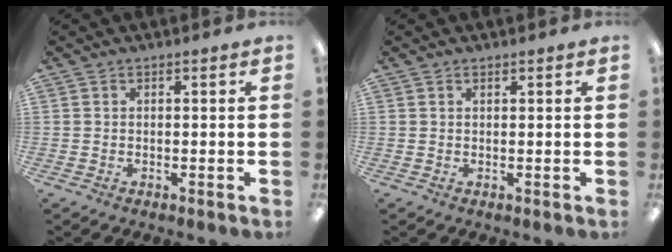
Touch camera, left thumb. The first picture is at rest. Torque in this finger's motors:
{"motor_torque": [0.34, -0.14, -0.76, 0.07, -0.01]}